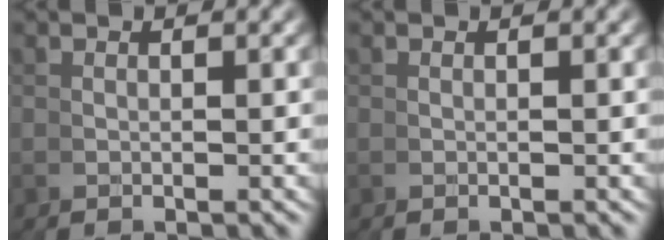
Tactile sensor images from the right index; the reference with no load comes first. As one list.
[{"total": 0.0}]